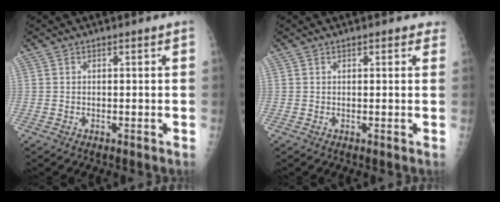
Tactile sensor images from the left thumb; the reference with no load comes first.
{"total": 1.6, "force": [1.1, 0.9, 0.8], "torque": [0.005, 0.000, 0.006]}